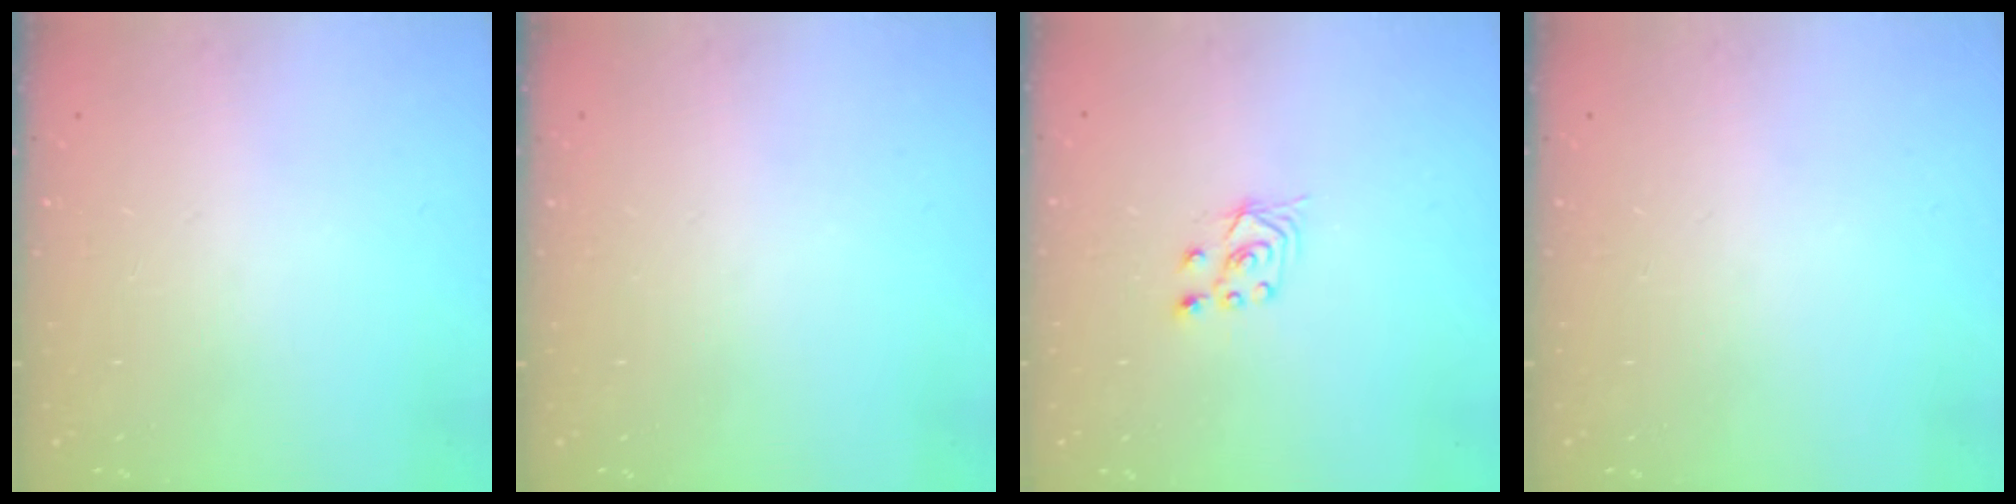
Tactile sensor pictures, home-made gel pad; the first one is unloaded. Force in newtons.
{"total": 0.0}
{"total": 3.0, "press": 2.8, "slide": 0.9}
{"total": 0.0}